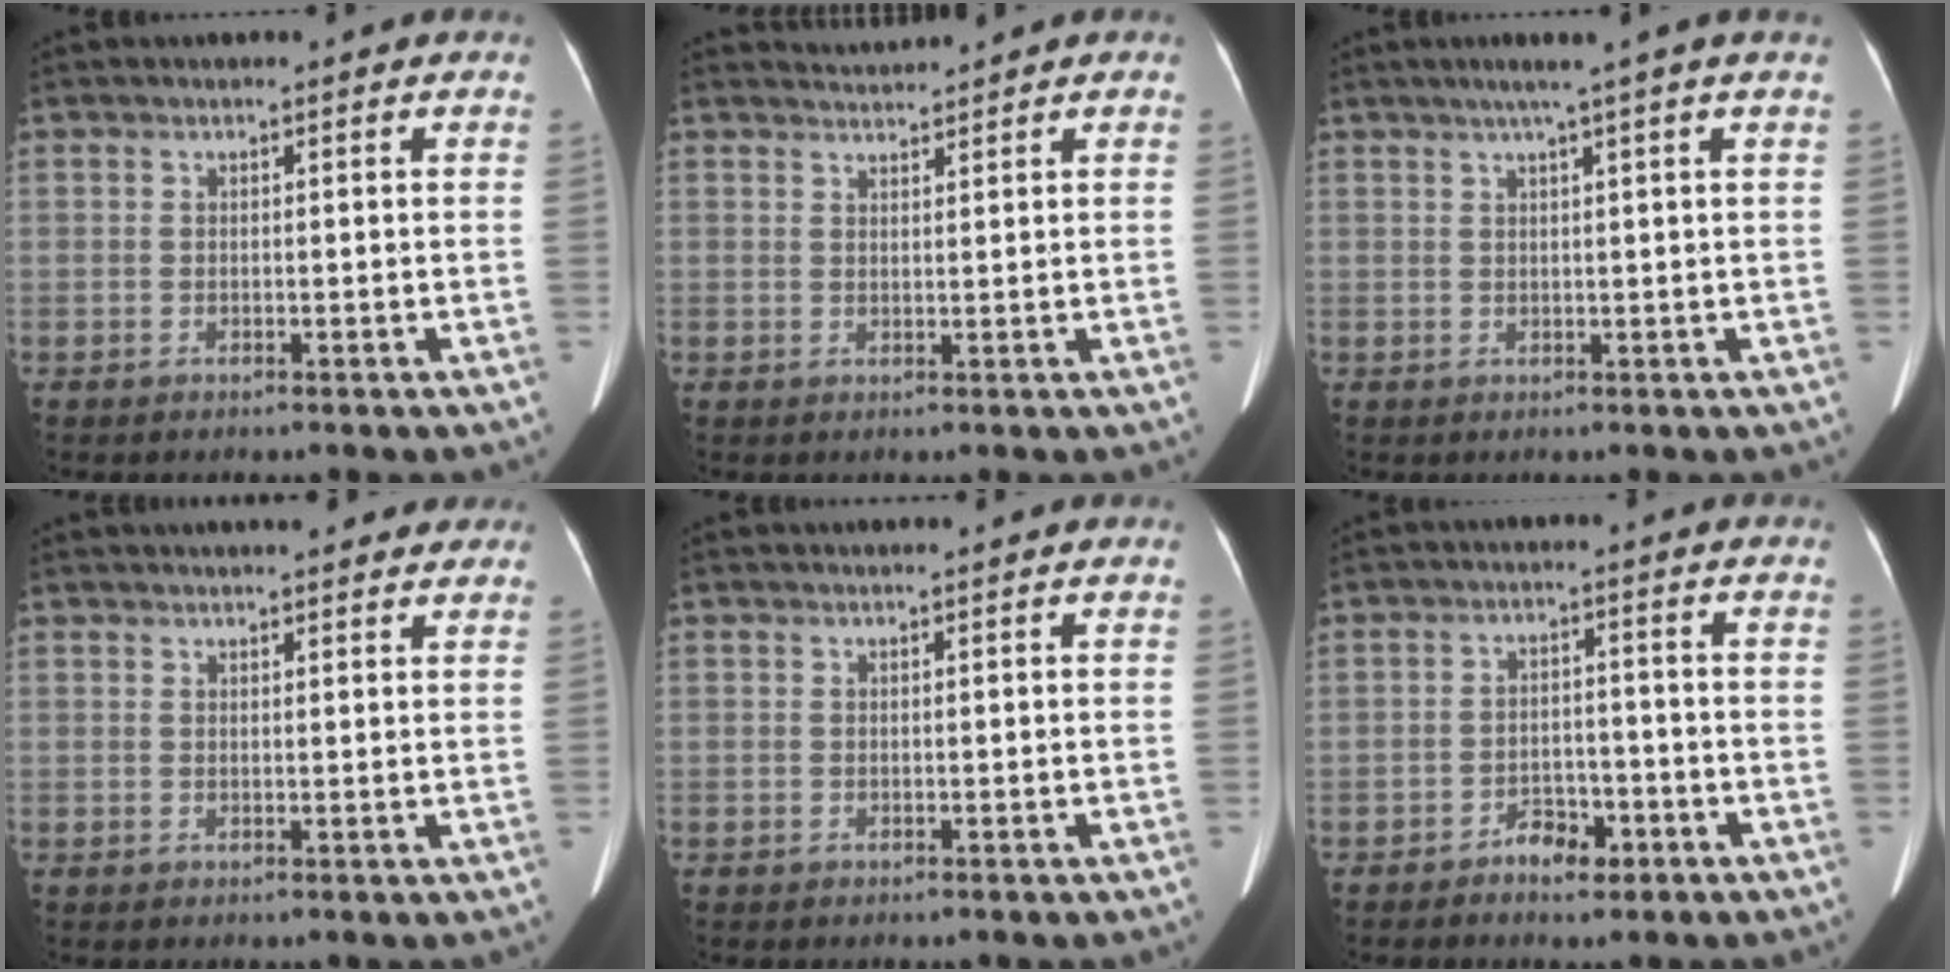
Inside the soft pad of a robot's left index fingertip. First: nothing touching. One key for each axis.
{"total": 1.6, "fx": 1.5, "fy": -0.3, "fz": -0.6, "tx": 0.004, "ty": 0.005, "tz": 0.034}
{"total": 3.9, "fx": 2.4, "fy": -1.2, "fz": 2.8, "tx": -0.041, "ty": 0.010, "tz": 0.042}
{"total": 8.6, "fx": 7.6, "fy": 2.1, "fz": 3.6, "tx": -0.039, "ty": 0.019, "tz": 0.086}
{"total": 0.0}
{"total": 4.1, "fx": -2.9, "fy": 2.1, "fz": 2.1, "tx": -0.034, "ty": 0.005, "tz": -0.044}